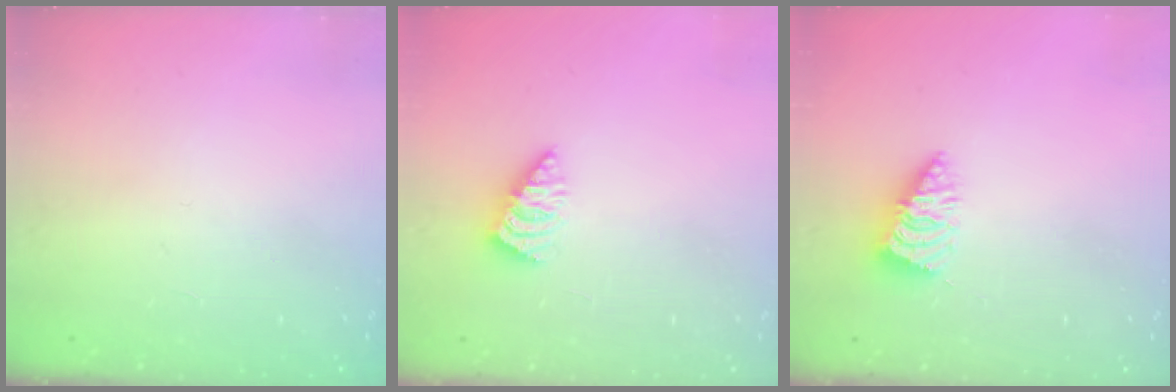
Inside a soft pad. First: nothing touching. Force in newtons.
{"total": 5.0, "press": 5.0, "slide": 0.4}
{"total": 2.1, "press": 2.1, "slide": 0.1}